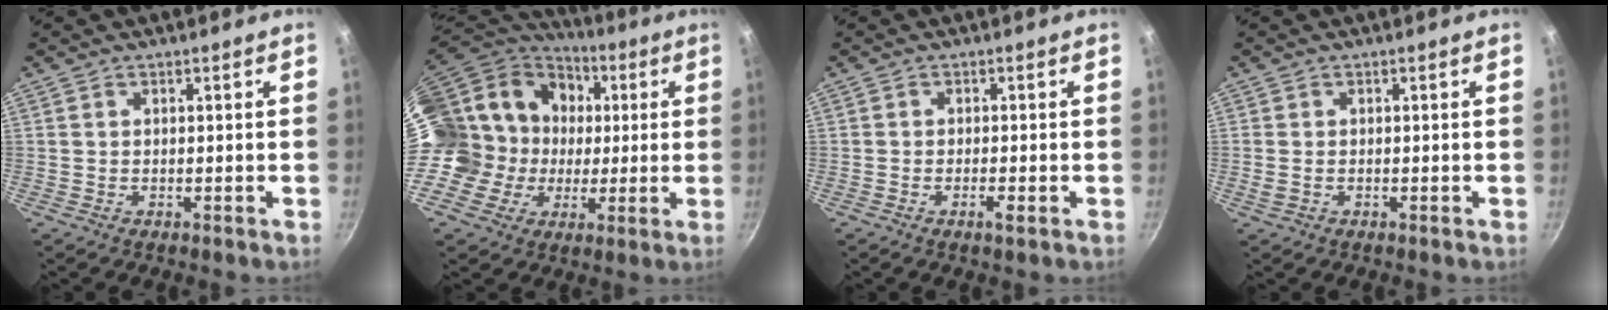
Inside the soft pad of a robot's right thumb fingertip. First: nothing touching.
{"total": 21.5, "force": [2.8, 18.0, 11.4], "torque": [-0.185, 0.031, 0.050]}
{"total": 2.0, "force": [-0.9, 0.4, 1.7], "torque": [-0.036, 0.005, -0.018]}
{"total": 1.7, "force": [-0.4, 1.3, 1.1], "torque": [-0.022, -0.001, -0.006]}